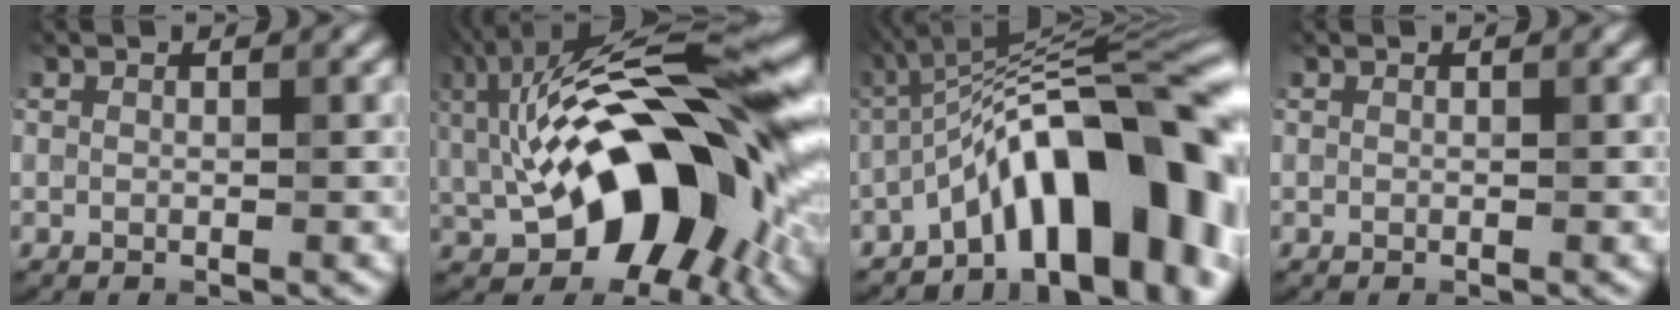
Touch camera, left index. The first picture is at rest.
{"total": 17.1, "force": [0.3, 8.2, 15.0], "torque": [-0.221, 0.026, -0.006]}
{"total": 13.7, "force": [-5.8, 4.7, 11.5], "torque": [-0.147, 0.031, -0.088]}
{"total": 0.0}